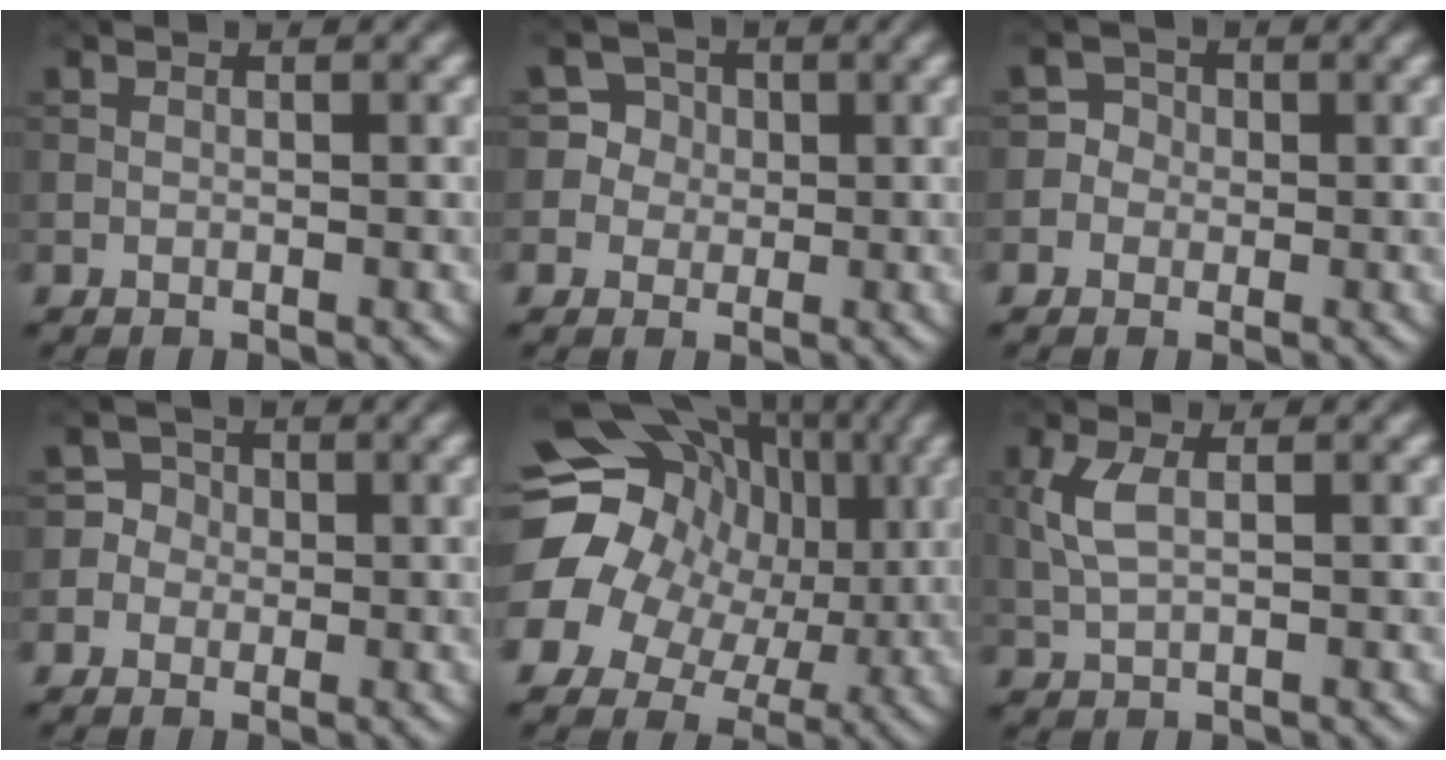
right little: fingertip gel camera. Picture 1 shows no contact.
{"total": 3.4, "force": [0.0, 3.4, 0.3], "torque": [0.005, 0.017, 0.006]}
{"total": 2.0, "force": [-0.9, 1.8, -0.1], "torque": [0.021, 0.012, -0.022]}
{"total": 2.7, "force": [-1.2, 2.4, -0.1], "torque": [0.023, 0.016, -0.029]}
{"total": 17.5, "force": [2.0, 15.1, 8.6], "torque": [-0.193, 0.024, 0.019]}
{"total": 2.0, "force": [0.0, 0.8, 1.9], "torque": [-0.052, 0.004, 0.012]}